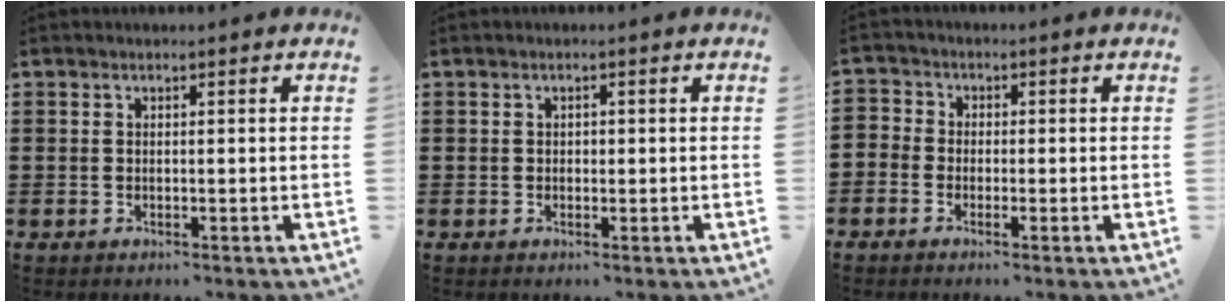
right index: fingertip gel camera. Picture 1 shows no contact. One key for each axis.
{"total": 0.6, "fx": 0.0, "fy": 0.5, "fz": 0.4, "tx": -0.009, "ty": 0.001, "tz": 0.001}
{"total": 1.7, "fx": -1.4, "fy": 1.0, "fz": 0.1, "tx": -0.010, "ty": 0.002, "tz": -0.033}